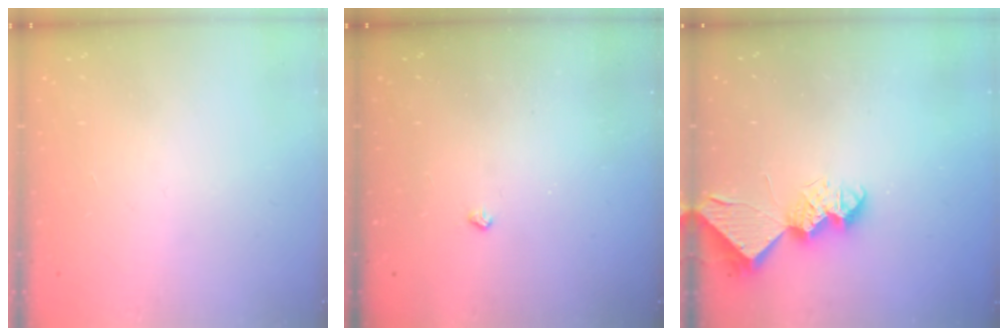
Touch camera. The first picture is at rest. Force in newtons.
{"total": 2.5, "press": 2.4, "slide": 0.5}
{"total": 9.1, "press": 9.1, "slide": 0.2}